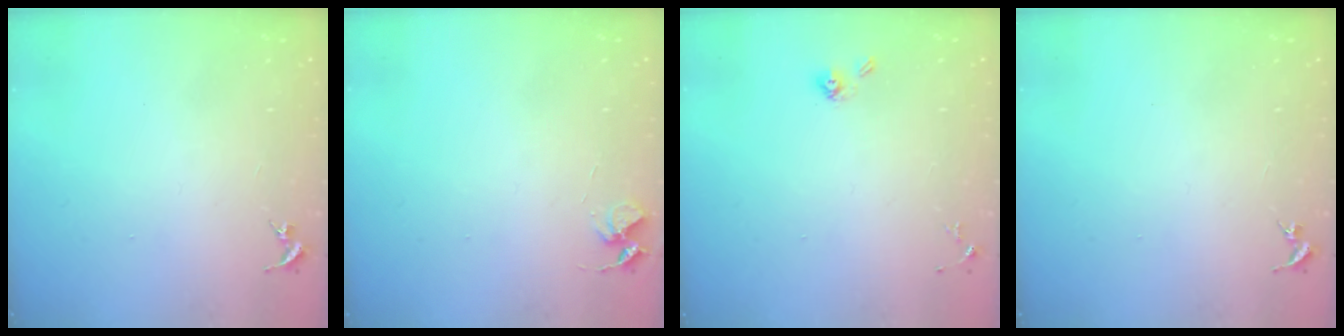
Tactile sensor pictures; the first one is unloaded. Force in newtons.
{"total": 5.1, "press": 5.0, "slide": 0.4}
{"total": 5.4, "press": 5.2, "slide": 1.5}
{"total": 0.0}